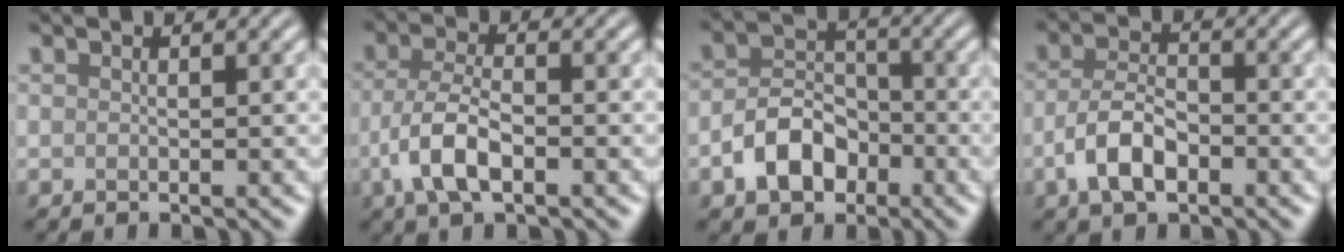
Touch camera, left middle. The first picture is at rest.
{"total": 4.8, "force": [-1.8, 2.1, 3.9], "torque": [-0.082, 0.003, -0.040]}
{"total": 5.2, "force": [-2.3, 3.5, 2.9], "torque": [-0.051, 0.004, -0.048]}
{"total": 4.5, "force": [-1.9, 2.4, 3.3], "torque": [-0.065, 0.005, -0.042]}